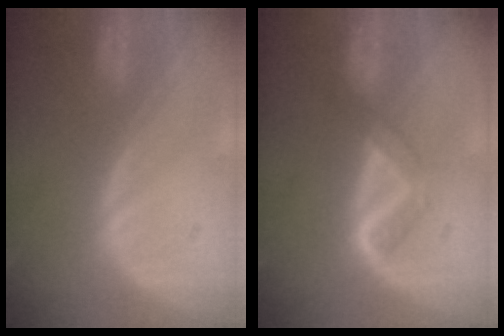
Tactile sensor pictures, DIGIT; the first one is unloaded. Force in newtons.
{"total": 3.7, "press": 3.7, "slide": 0.6}